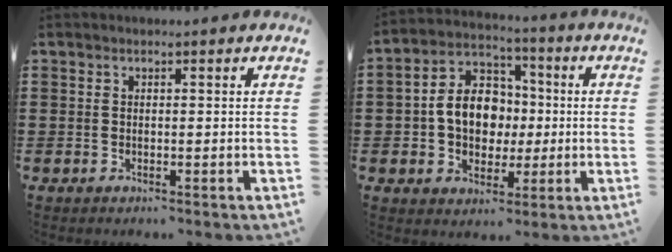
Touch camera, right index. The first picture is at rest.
{"total": 9.1, "force": [-0.5, 7.1, 5.8], "torque": [-0.119, 0.014, -0.014]}